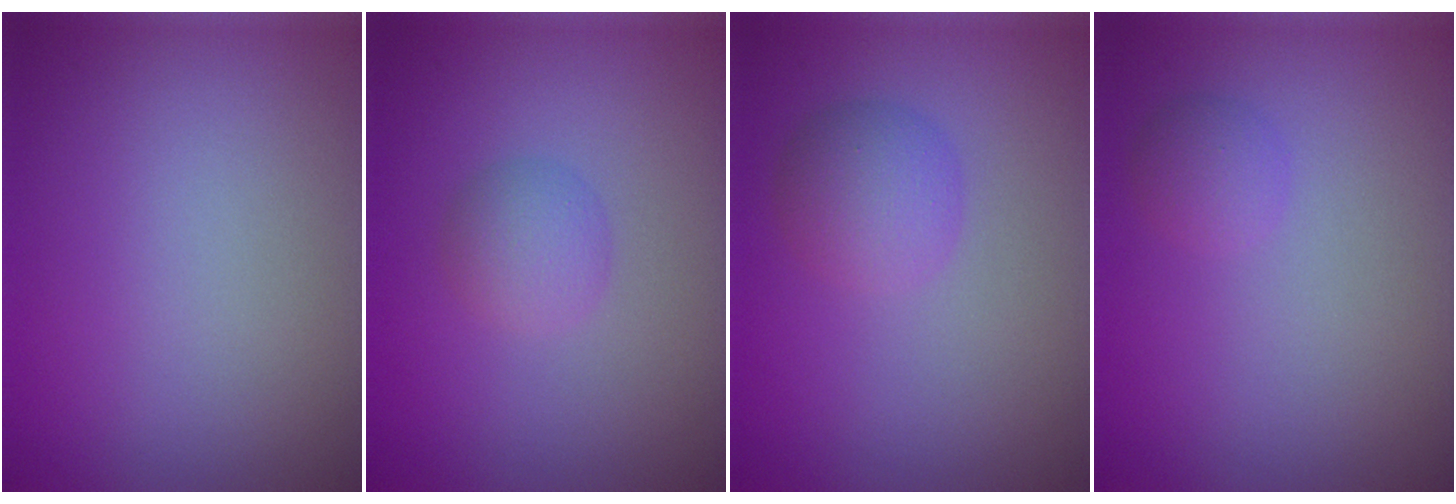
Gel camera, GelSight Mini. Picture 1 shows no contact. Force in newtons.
{"total": 2.0, "press": 2.0, "slide": 0.0}
{"total": 2.8, "press": 2.8, "slide": 0.1}
{"total": 1.3, "press": 1.3, "slide": 0.0}